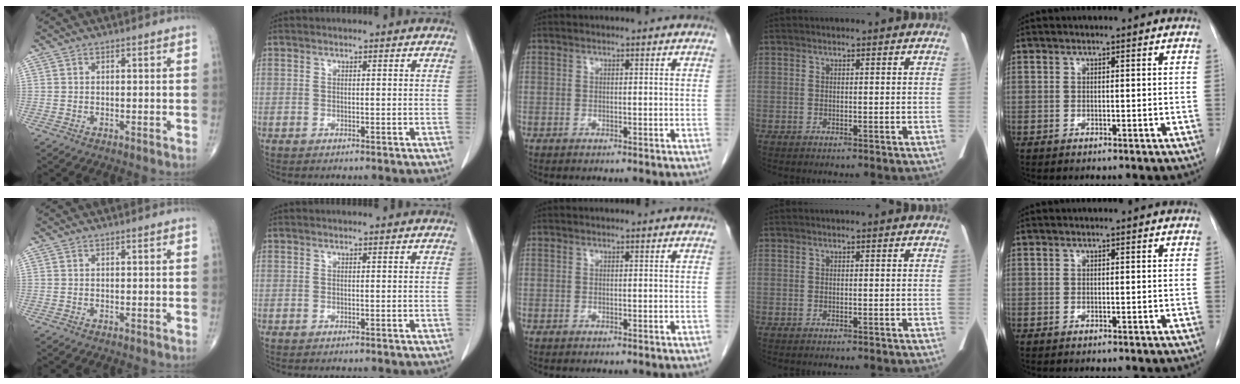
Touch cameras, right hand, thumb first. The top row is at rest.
{}